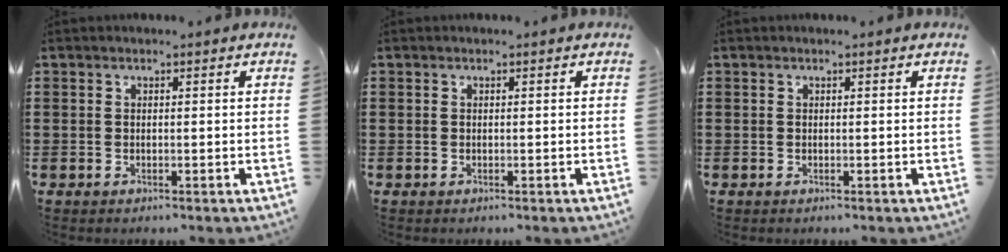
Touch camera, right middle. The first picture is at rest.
{"total": 0.0}
{"total": 0.0}